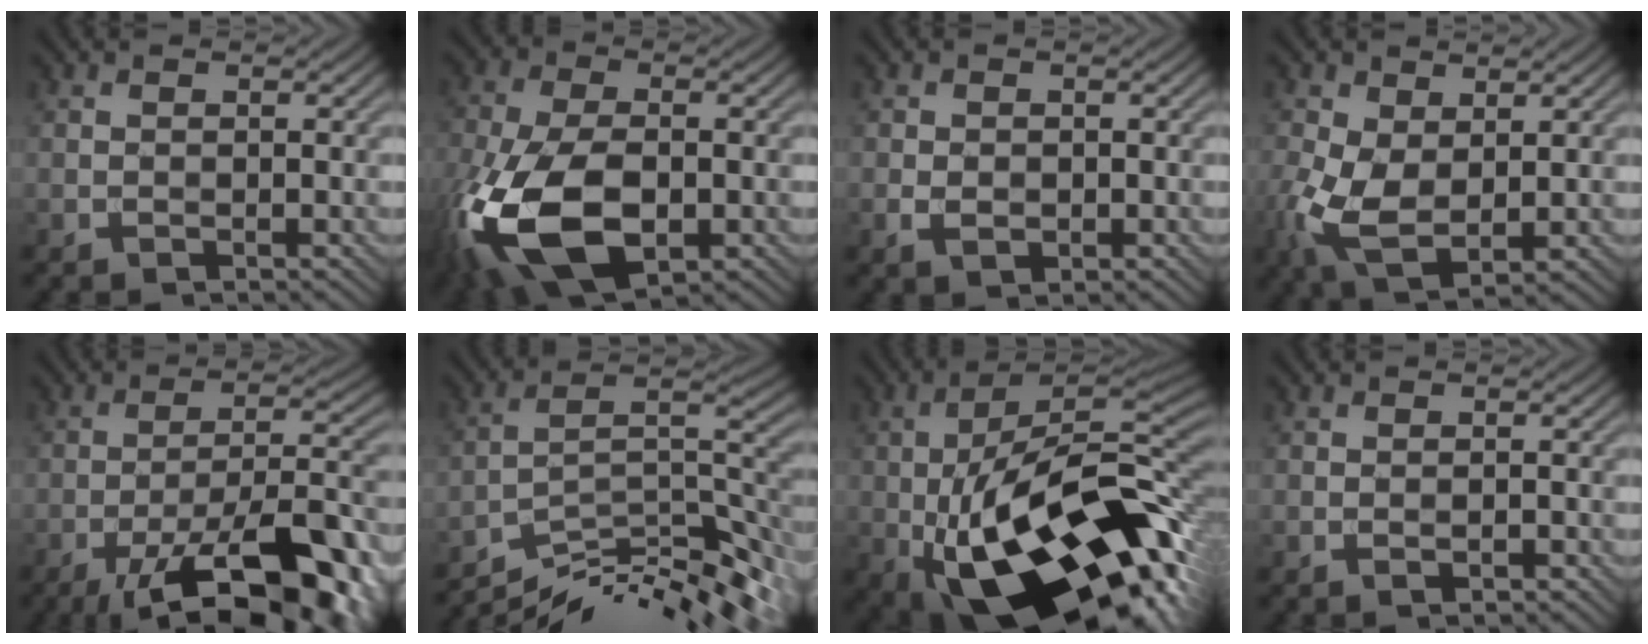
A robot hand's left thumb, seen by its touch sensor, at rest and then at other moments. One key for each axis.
{"total": 16.3, "fx": -5.2, "fy": 9.1, "fz": 12.5, "tx": -0.301, "ty": -0.044, "tz": -0.087}
{"total": 2.0, "fx": -0.3, "fy": 1.6, "fz": 1.2, "tx": -0.027, "ty": -0.008, "tz": -0.004}
{"total": 7.4, "fx": 0.2, "fy": 4.6, "fz": 5.8, "tx": -0.161, "ty": -0.011, "tz": 0.008}
{"total": 17.2, "fx": -10.0, "fy": 5.4, "fz": 12.8, "tx": -0.196, "ty": -0.003, "tz": -0.157}
{"total": 13.2, "fx": -10.3, "fy": 2.8, "fz": 7.8, "tx": -0.136, "ty": 0.013, "tz": -0.171}
{"total": 22.1, "fx": -5.6, "fy": 10.3, "fz": 18.7, "tx": -0.313, "ty": -0.017, "tz": -0.085}
{"total": 0.6, "fx": -0.3, "fy": 0.2, "fz": 0.5, "tx": -0.009, "ty": 0.000, "tz": -0.002}